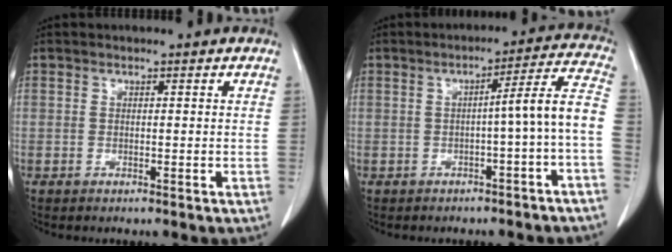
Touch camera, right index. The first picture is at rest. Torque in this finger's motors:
{"motor_torque": [0.92, -0.47, 0.44, 0.07]}